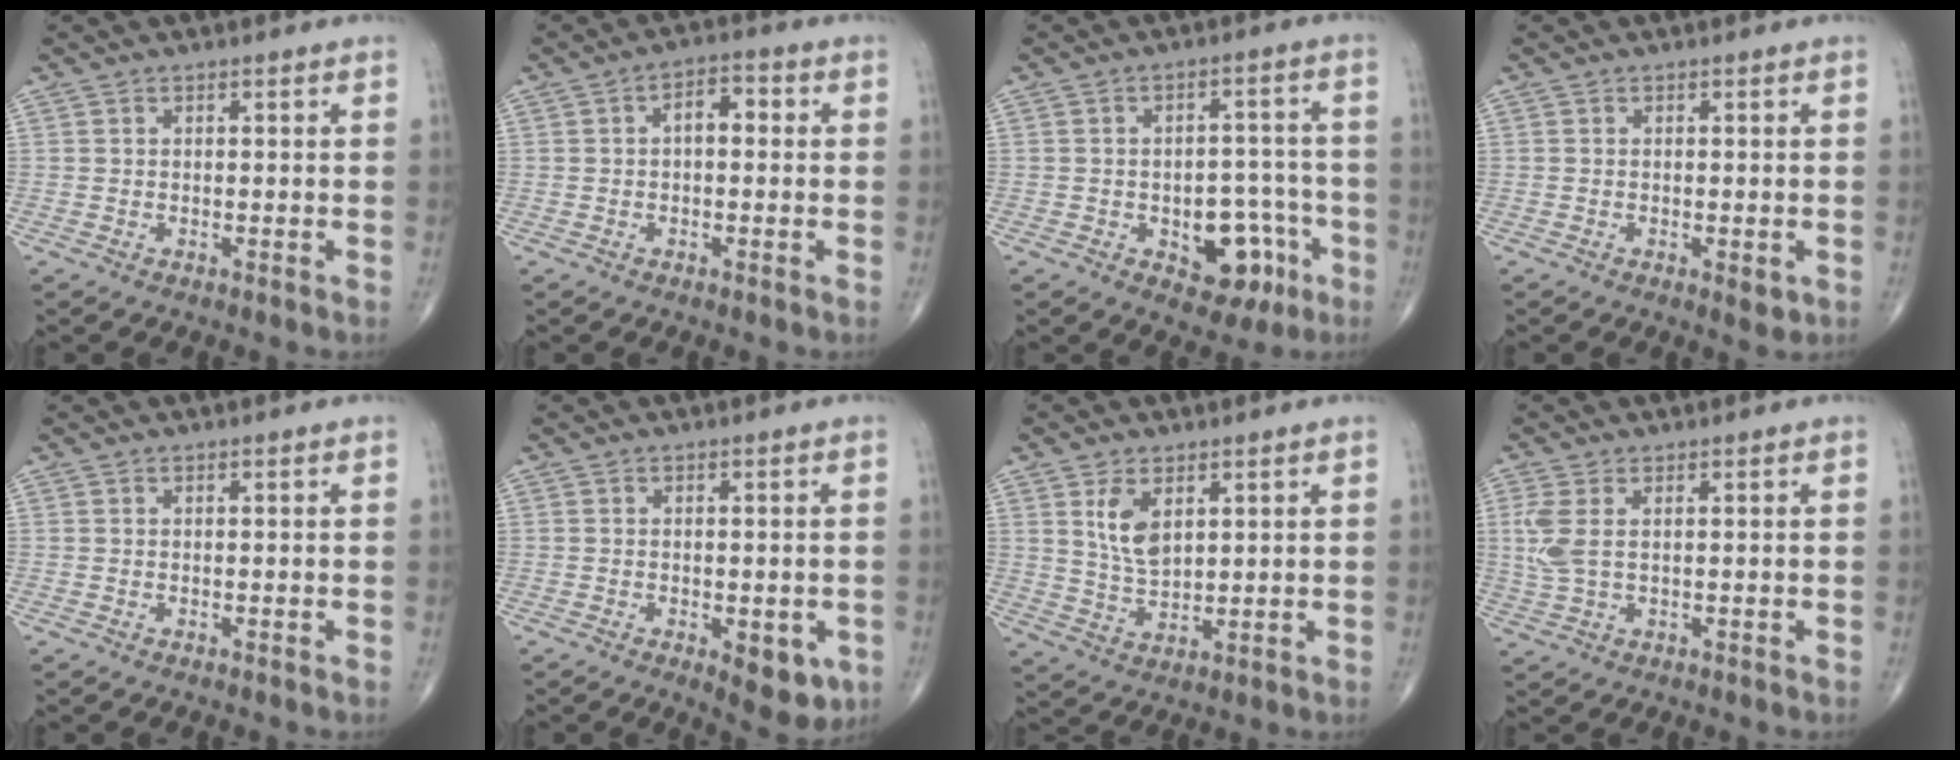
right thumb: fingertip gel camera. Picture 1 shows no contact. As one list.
[{"total": 4.4, "force": [0.3, 2.5, 3.7], "torque": [-0.043, 0.017, -0.006]}, {"total": 10.6, "force": [-4.1, 6.6, 7.3], "torque": [-0.054, 0.038, -0.046]}, {"total": 2.1, "force": [-0.6, 0.9, 1.8], "torque": [-0.020, -0.004, -0.006]}, {"total": 0.0}, {"total": 6.8, "force": [-2.2, 3.1, 5.6], "torque": [-0.054, -0.006, -0.020]}, {"total": 7.6, "force": [3.3, 4.2, 5.5], "torque": [-0.087, -0.021, 0.072]}, {"total": 4.7, "force": [0.9, 2.2, 4.1], "torque": [-0.116, 0.002, 0.024]}]